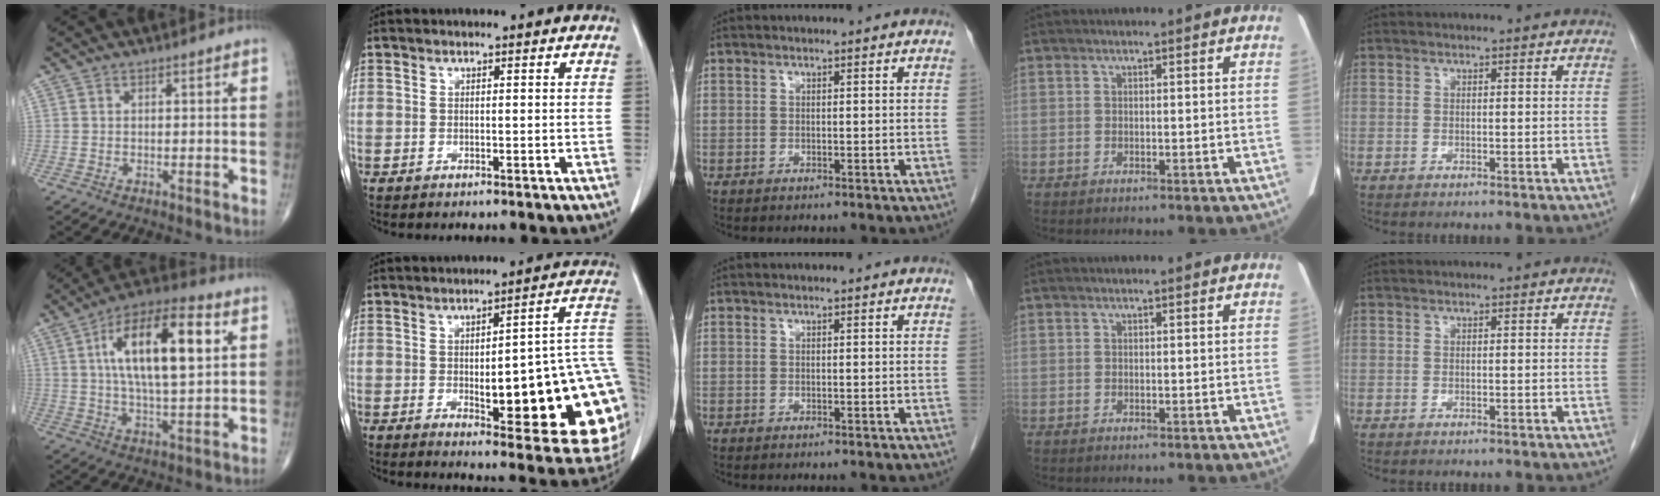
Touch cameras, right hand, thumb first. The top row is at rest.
{"thumb": {"total": 18.6, "force": [4.9, 6.8, 16.6], "torque": [-0.276, 0.006, 0.077]}, "index": {"total": 23.2, "force": [-2.4, 4.9, 22.5], "torque": [-0.189, 0.017, -0.017]}}